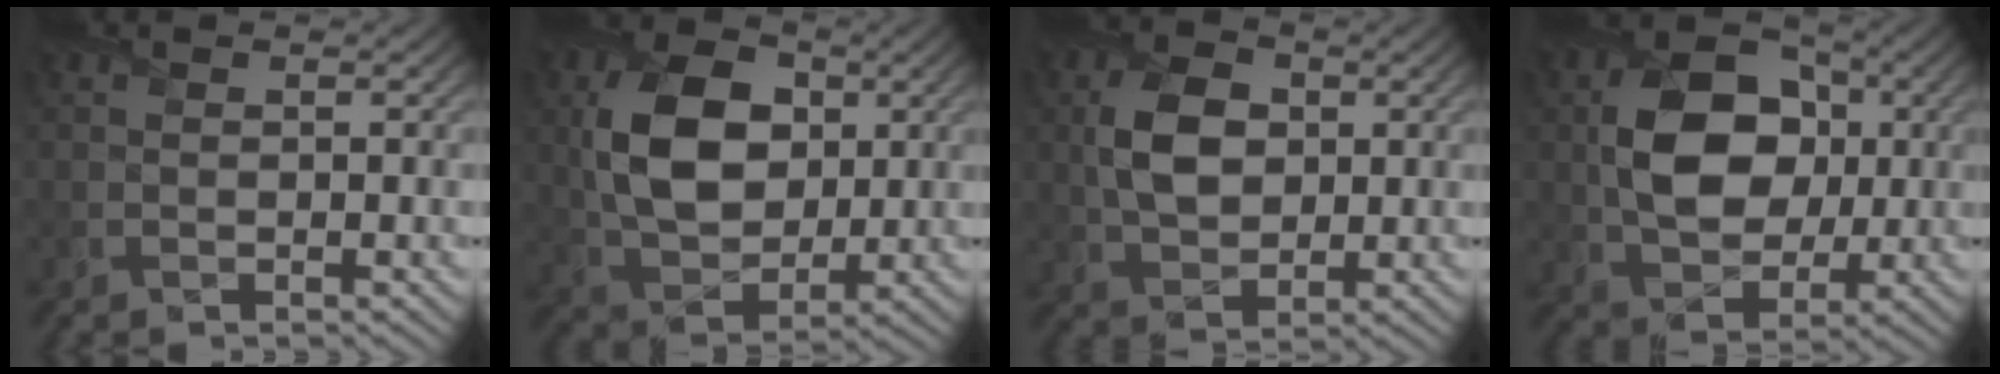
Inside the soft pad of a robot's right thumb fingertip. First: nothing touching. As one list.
[{"total": 11.0, "force": [1.9, 7.5, 7.8], "torque": [-0.171, 0.002, 0.034]}, {"total": 7.0, "force": [1.1, 4.9, 4.9], "torque": [-0.107, 0.005, 0.018]}, {"total": 11.0, "force": [1.1, 8.0, 7.4], "torque": [-0.150, 0.004, 0.020]}]